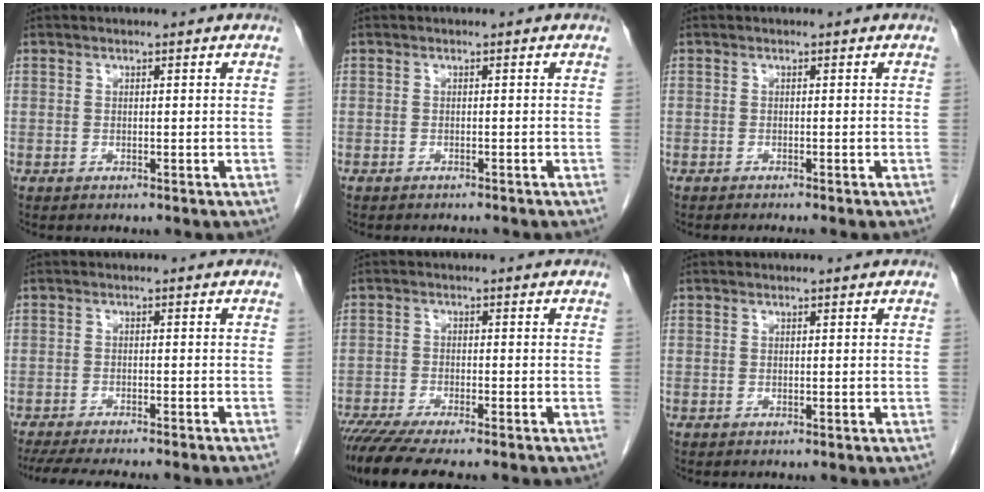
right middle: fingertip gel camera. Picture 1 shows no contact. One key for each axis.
{"total": 1.5, "fx": -1.5, "fy": 0.3, "fz": 0.4, "tx": -0.009, "ty": -0.003, "tz": -0.017}
{"total": 1.8, "fx": -1.6, "fy": -0.2, "fz": 0.8, "tx": -0.009, "ty": 0.000, "tz": -0.021}
{"total": 13.3, "fx": -11.7, "fy": 0.6, "fz": 6.4, "tx": -0.086, "ty": -0.022, "tz": -0.163}
{"total": 10.1, "fx": -8.3, "fy": 1.0, "fz": 5.6, "tx": -0.089, "ty": -0.019, "tz": -0.135}
{"total": 0.0}